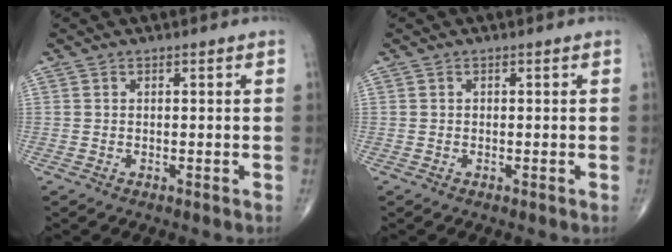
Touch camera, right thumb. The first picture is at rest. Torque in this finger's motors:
{"motor_torque": [0.39, -0.58, 0.15, 0.03, -0.01]}